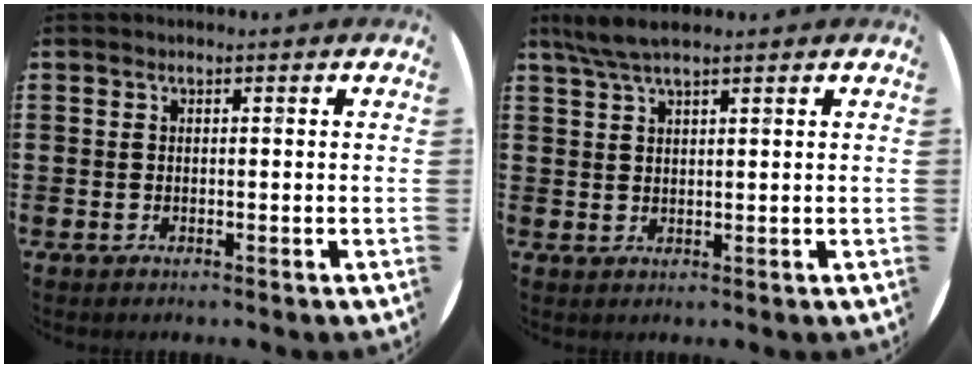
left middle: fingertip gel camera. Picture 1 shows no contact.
{"total": 4.0, "force": [3.1, 0.6, 2.4], "torque": [-0.054, 0.003, 0.057]}